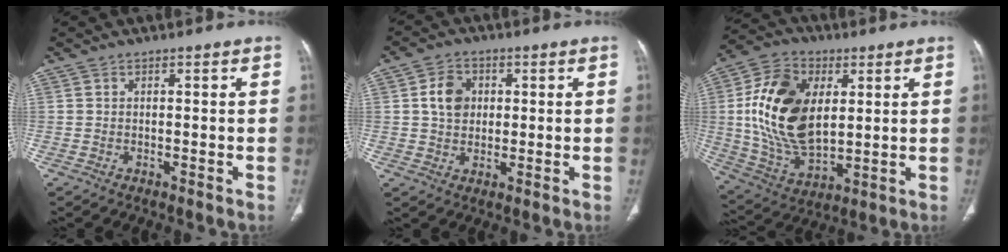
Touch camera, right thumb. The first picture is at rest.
{"total": 6.2, "force": [1.2, 5.0, 3.5], "torque": [-0.045, 0.000, 0.018]}
{"total": 20.2, "force": [3.4, 12.2, 15.7], "torque": [-0.284, -0.013, 0.068]}